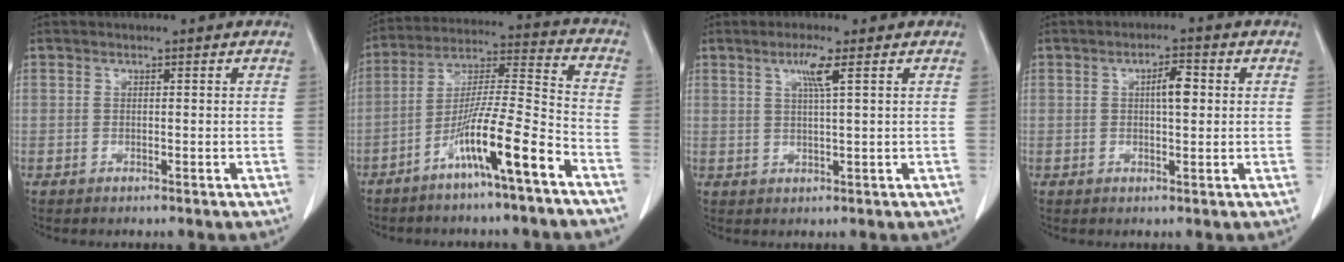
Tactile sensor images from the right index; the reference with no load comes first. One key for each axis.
{"total": 12.5, "fx": -7.1, "fy": -0.5, "fz": 10.2, "tx": -0.186, "ty": -0.004, "tz": -0.131}
{"total": 3.5, "fx": 1.6, "fy": -0.5, "fz": 3.0, "tx": -0.061, "ty": 0.000, "tz": 0.031}
{"total": 3.4, "fx": 0.6, "fy": 0.9, "fz": 3.2, "tx": -0.053, "ty": 0.007, "tz": 0.011}